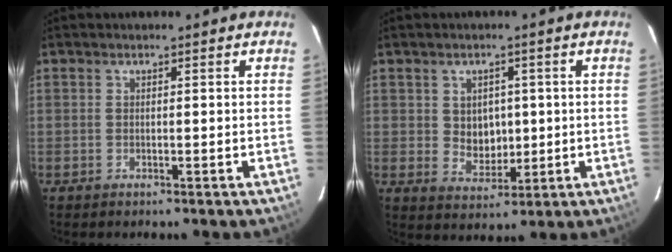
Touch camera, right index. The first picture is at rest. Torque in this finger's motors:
{"motor_torque": [-0.09, 0.02, 0.06, 0.01]}